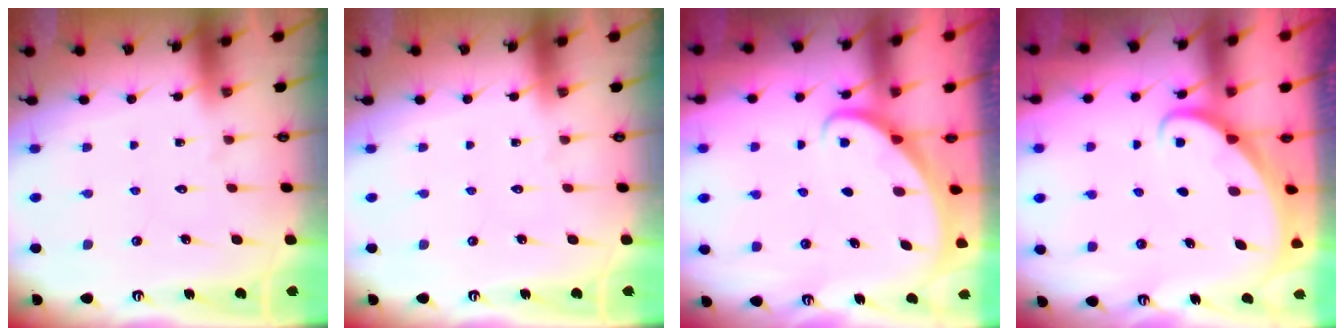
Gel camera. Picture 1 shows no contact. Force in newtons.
{"total": 0.0}
{"total": 2.3, "press": 2.3, "slide": 0.1}
{"total": 2.0, "press": 2.0, "slide": 0.2}